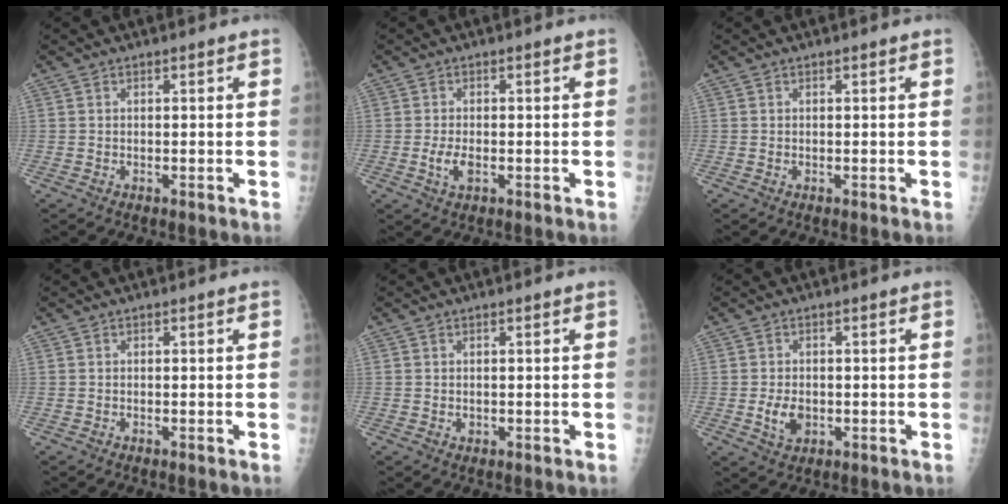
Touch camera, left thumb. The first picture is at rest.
{"total": 3.1, "force": [-0.7, 1.6, 2.6], "torque": [-0.055, -0.004, -0.012]}
{"total": 0.5, "force": [0.3, 0.3, 0.4], "torque": [-0.005, -0.001, 0.004]}
{"total": 0.0}
{"total": 1.0, "force": [0.3, 0.7, 0.6], "torque": [-0.006, -0.002, 0.007]}
{"total": 4.2, "force": [-0.7, 2.9, 2.9], "torque": [-0.047, -0.003, -0.006]}